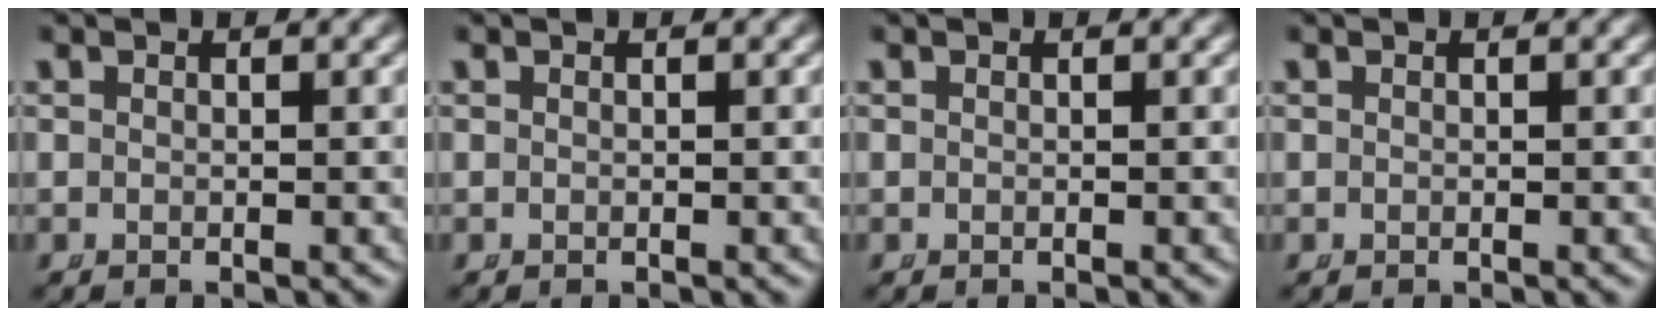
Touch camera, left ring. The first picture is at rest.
{"total": 0.0}
{"total": 0.0}
{"total": 0.0}